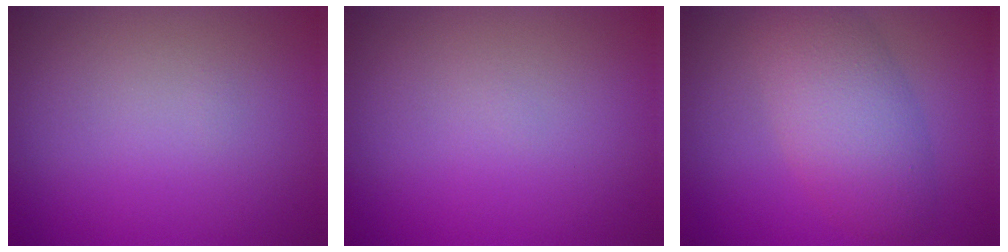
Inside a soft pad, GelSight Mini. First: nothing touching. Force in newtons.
{"total": 0.0}
{"total": 5.5, "press": 5.5, "slide": 0.1}